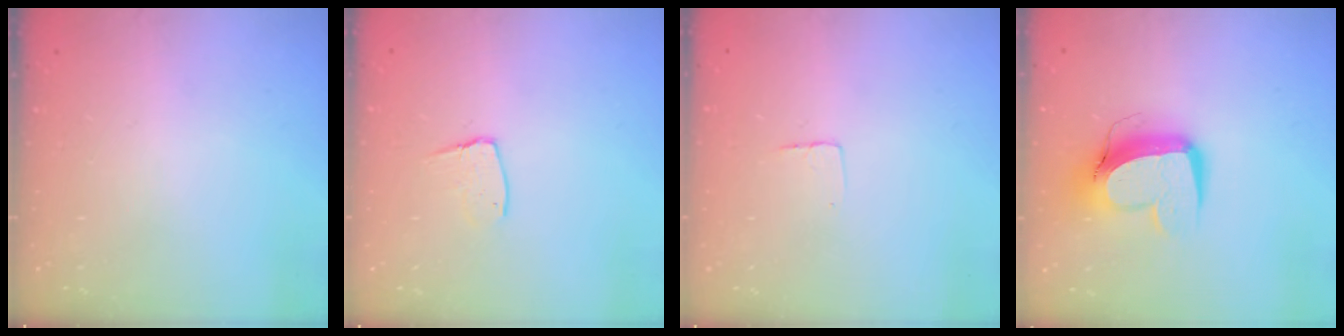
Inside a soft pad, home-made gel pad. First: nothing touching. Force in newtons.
{"total": 7.0, "press": 7.0, "slide": 0.5}
{"total": 2.9, "press": 2.9, "slide": 0.2}
{"total": 13.1, "press": 13.0, "slide": 1.6}